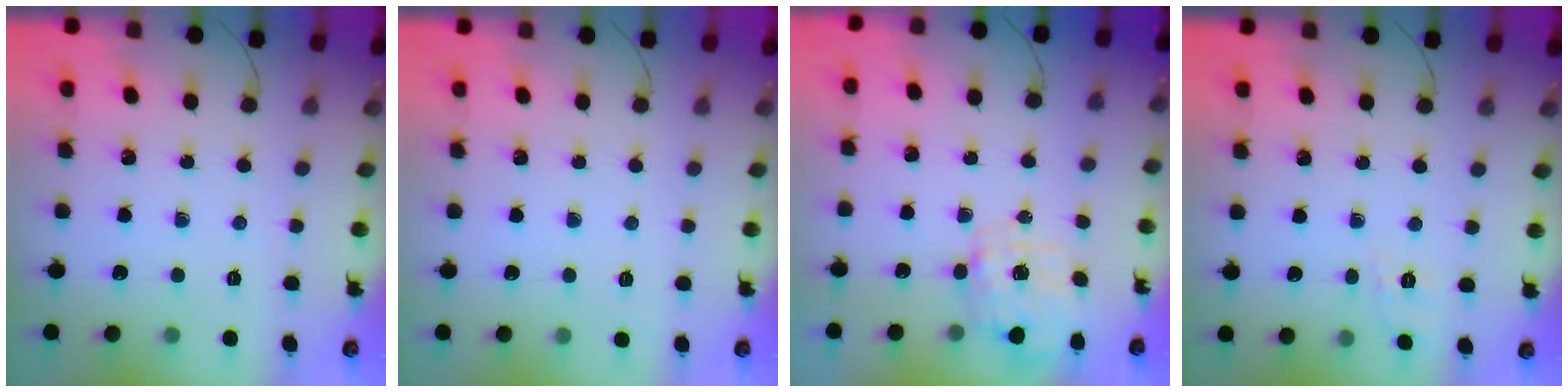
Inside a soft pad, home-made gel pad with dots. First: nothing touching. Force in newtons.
{"total": 6.7, "press": 6.4, "slide": 1.8}
{"total": 2.9, "press": 2.7, "slide": 0.9}
{"total": 1.7, "press": 0.2, "slide": 1.7}